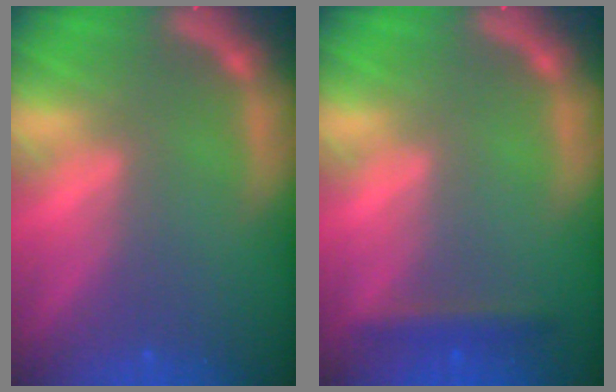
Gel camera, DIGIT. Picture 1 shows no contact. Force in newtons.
{"total": 1.9}